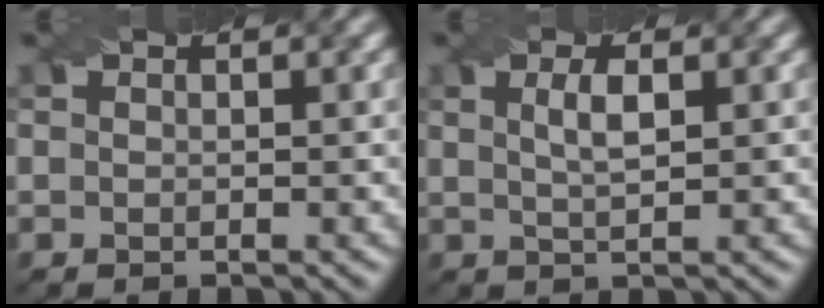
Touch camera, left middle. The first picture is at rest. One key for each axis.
{"total": 2.3, "fx": 0.7, "fy": 0.7, "fz": 2.1, "tx": -0.038, "ty": 0.004, "tz": 0.014}